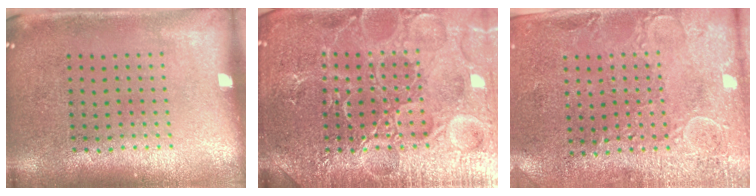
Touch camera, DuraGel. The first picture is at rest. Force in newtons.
{"total": 7.3, "press": 7.3, "slide": 0.9}
{"total": 2.9, "press": 2.6, "slide": 1.2}